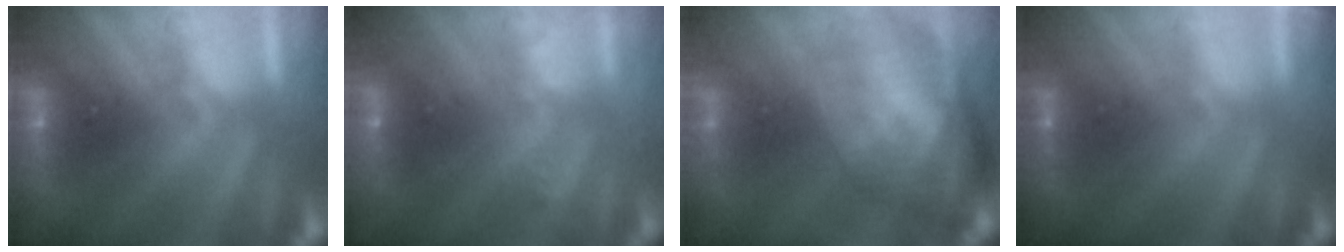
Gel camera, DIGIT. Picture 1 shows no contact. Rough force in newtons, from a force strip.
{"total": 2.3}
{"total": 7.5}
{"total": 2.6}